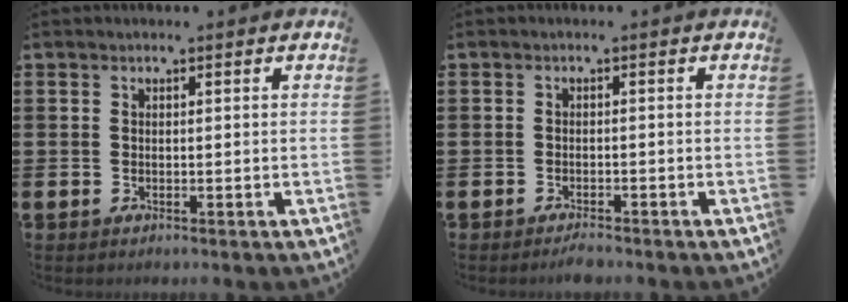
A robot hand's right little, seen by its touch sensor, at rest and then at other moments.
{"total": 1.1, "force": [-1.1, 0.1, 0.3], "torque": [-0.009, -0.001, -0.021]}